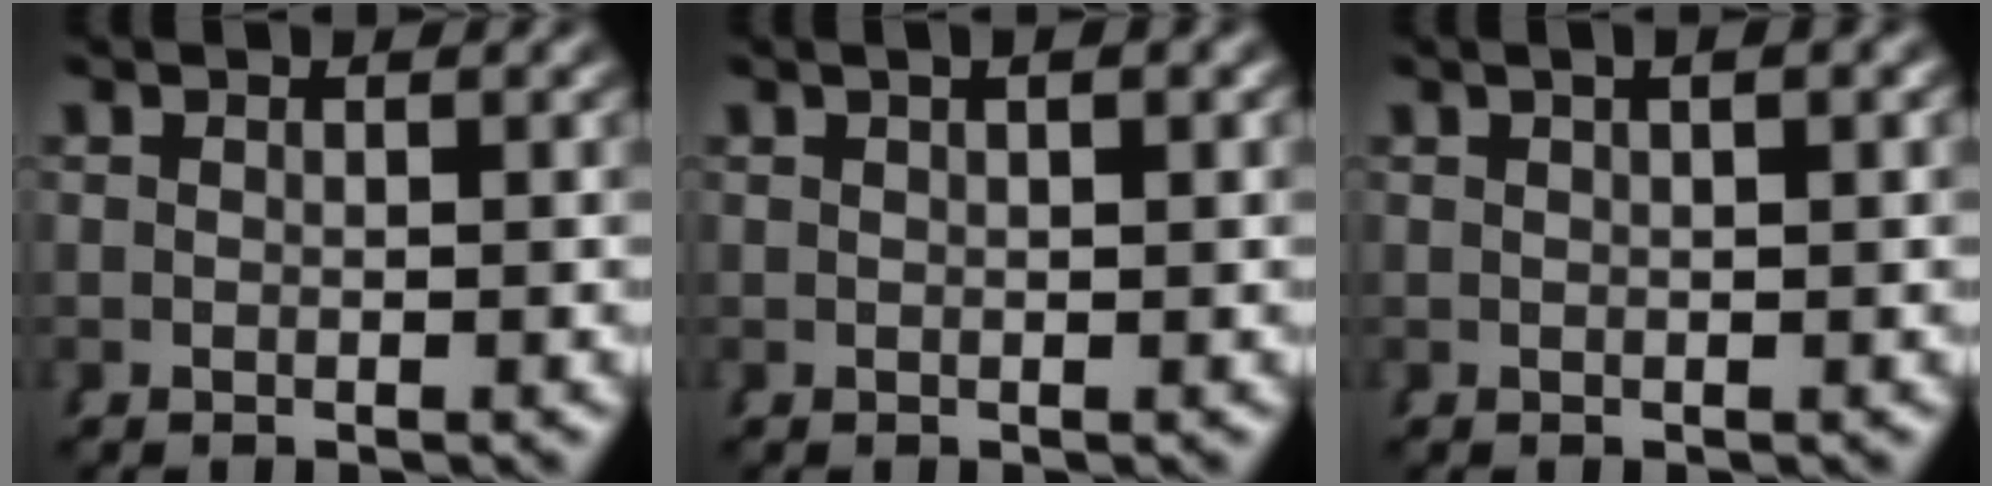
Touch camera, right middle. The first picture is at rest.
{"total": 1.4, "force": [0.7, 0.2, 1.2], "torque": [-0.012, 0.014, 0.005]}
{"total": 1.6, "force": [0.6, 0.2, 1.4], "torque": [-0.014, 0.014, 0.005]}